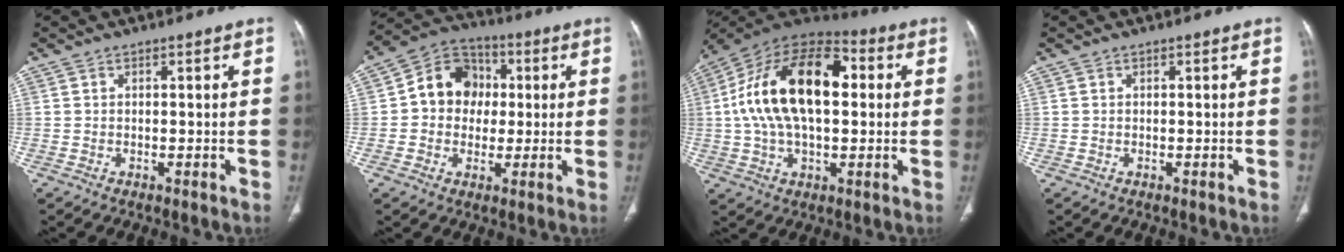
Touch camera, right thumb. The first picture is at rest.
{"total": 11.1, "force": [0.9, 9.6, 5.5], "torque": [-0.052, 0.022, 0.003]}
{"total": 22.7, "force": [2.8, 12.6, 18.8], "torque": [-0.329, 0.029, 0.038]}
{"total": 0.0}